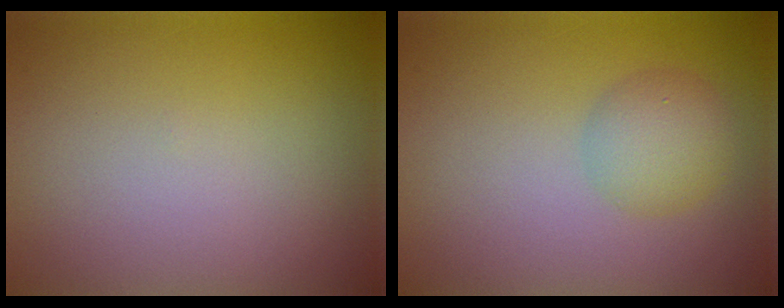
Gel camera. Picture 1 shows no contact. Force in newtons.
{"total": 2.8, "press": 2.8, "slide": 0.0}